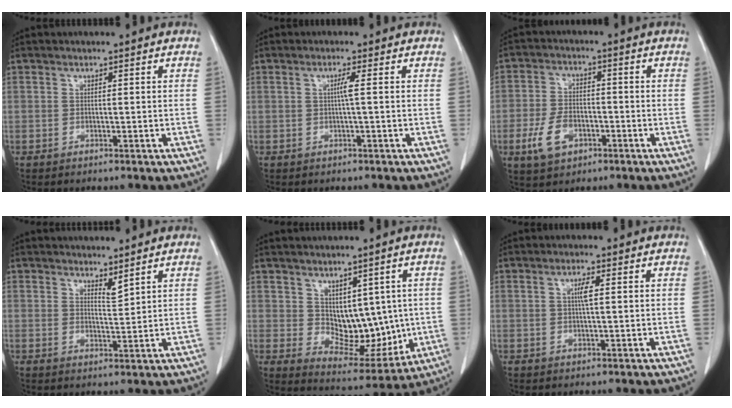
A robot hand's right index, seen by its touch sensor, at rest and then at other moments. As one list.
[{"total": 1.6, "force": [0.0, -0.7, 1.5], "torque": [-0.029, 0.000, 0.000]}, {"total": 6.9, "force": [-2.8, 4.5, 4.5], "torque": [-0.097, 0.003, -0.044]}, {"total": 2.0, "force": [1.8, -0.1, 0.9], "torque": [-0.020, -0.013, 0.036]}, {"total": 9.7, "force": [1.0, 6.1, 7.4], "torque": [-0.091, 0.004, 0.043]}, {"total": 1.9, "force": [0.4, -0.1, 1.9], "torque": [-0.038, 0.001, 0.006]}]